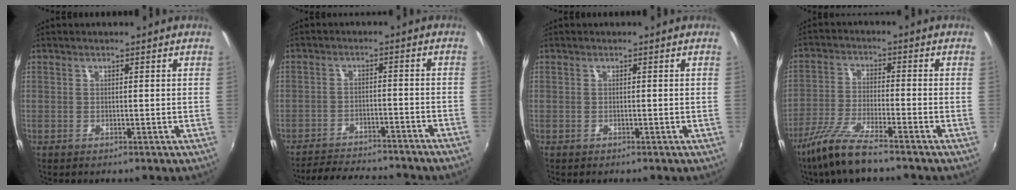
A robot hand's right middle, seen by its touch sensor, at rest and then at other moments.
{"total": 14.7, "force": [-13.2, 2.0, 6.1], "torque": [-0.125, -0.008, -0.184]}
{"total": 0.0}
{"total": 9.7, "force": [-7.4, 1.0, 6.1], "torque": [-0.136, -0.019, -0.141]}